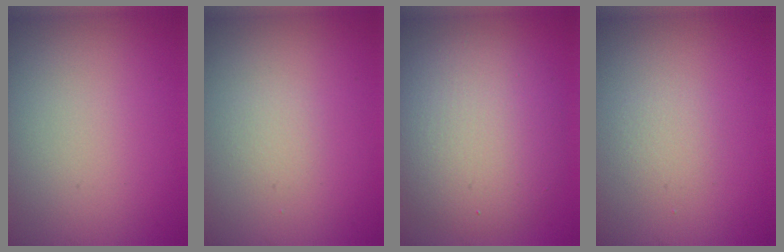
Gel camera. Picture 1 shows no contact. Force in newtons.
{"total": 0.7, "press": 0.7, "slide": 0.0}
{"total": 7.6, "press": 7.6, "slide": 0.2}
{"total": 1.3, "press": 1.3, "slide": 0.0}